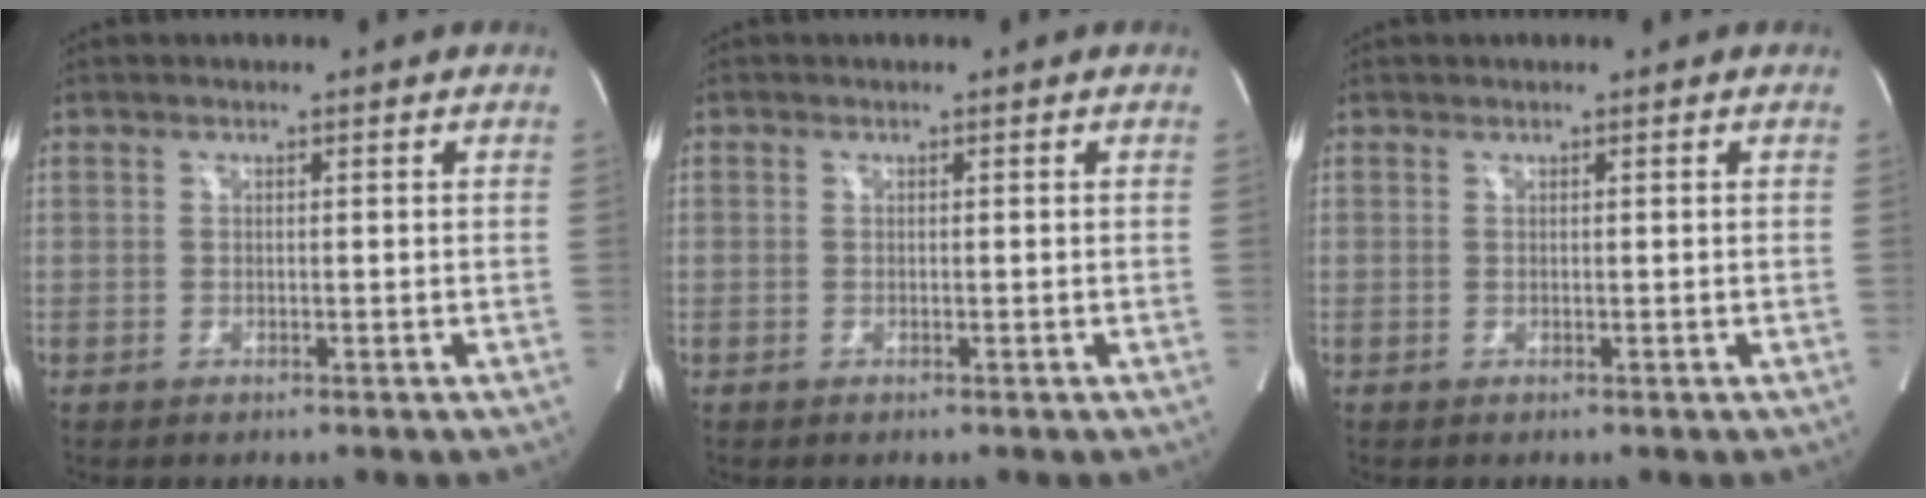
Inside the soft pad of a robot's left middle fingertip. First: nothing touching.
{"total": 0.0}
{"total": 0.0}